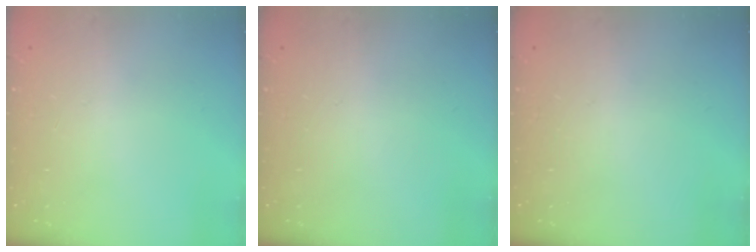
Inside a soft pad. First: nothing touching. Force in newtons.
{"total": 0.0}
{"total": 0.0}